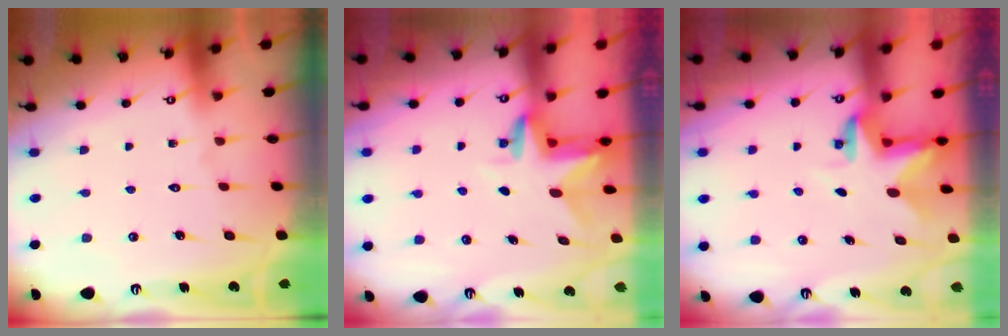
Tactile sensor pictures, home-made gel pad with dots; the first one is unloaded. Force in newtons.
{"total": 3.1, "press": 3.1, "slide": 0.2}
{"total": 3.0, "press": 3.0, "slide": 0.2}